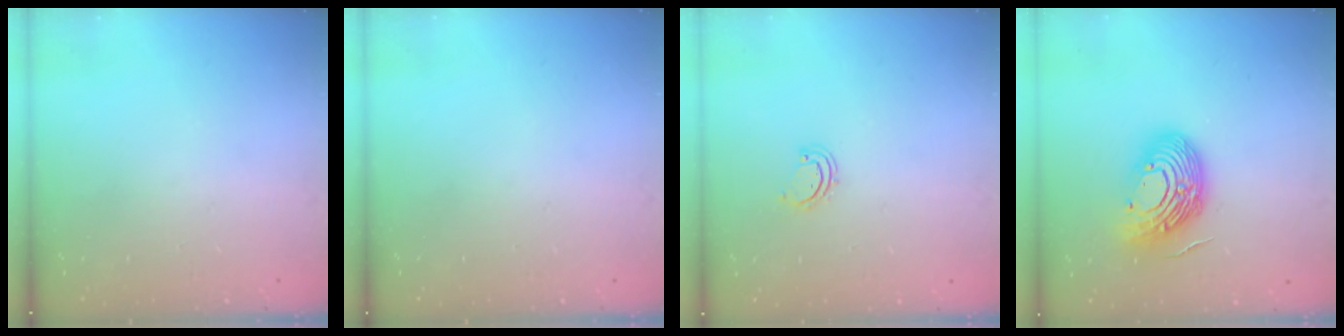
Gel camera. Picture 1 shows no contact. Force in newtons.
{"total": 0.0}
{"total": 2.5, "press": 2.5, "slide": 0.3}
{"total": 15.1, "press": 15.0, "slide": 1.9}